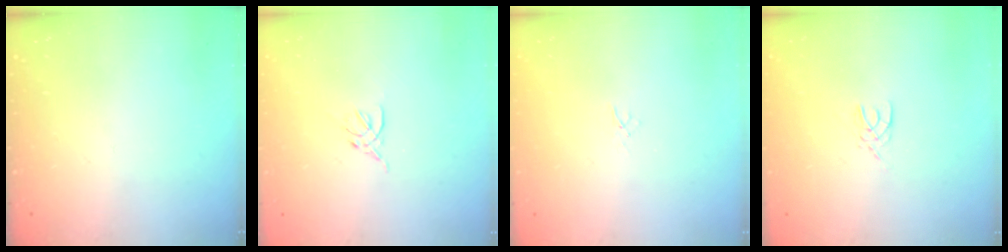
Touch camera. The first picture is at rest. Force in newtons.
{"total": 2.3, "press": 2.2, "slide": 0.5}
{"total": 1.5, "press": 1.5, "slide": 0.1}
{"total": 2.5, "press": 2.5, "slide": 0.4}